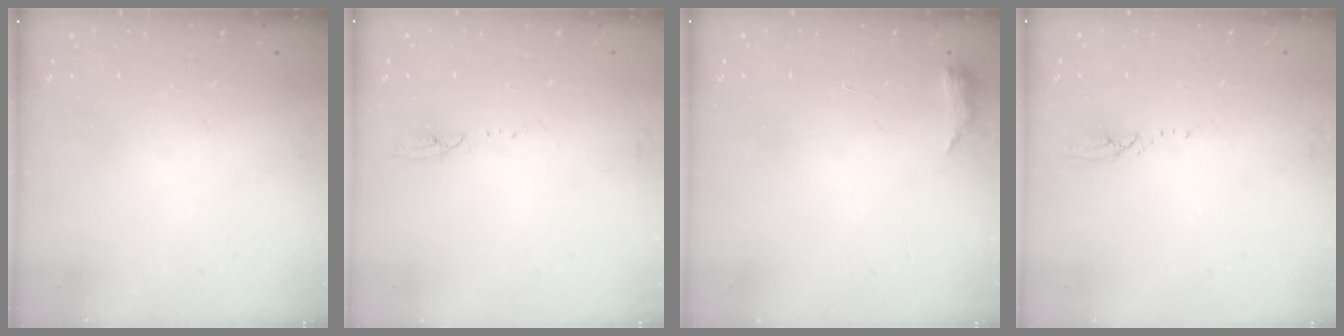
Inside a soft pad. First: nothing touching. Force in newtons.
{"total": 3.9, "press": 3.8, "slide": 0.4}
{"total": 4.6, "press": 4.5, "slide": 0.8}
{"total": 2.3, "press": 2.3, "slide": 0.3}